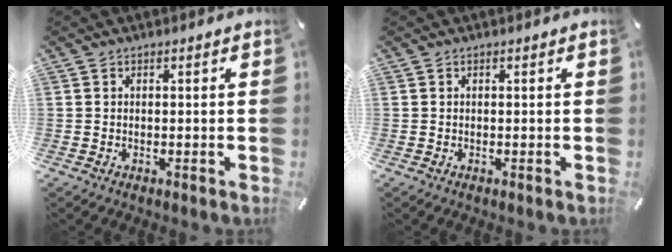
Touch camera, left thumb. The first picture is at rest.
{"total": 0.0}